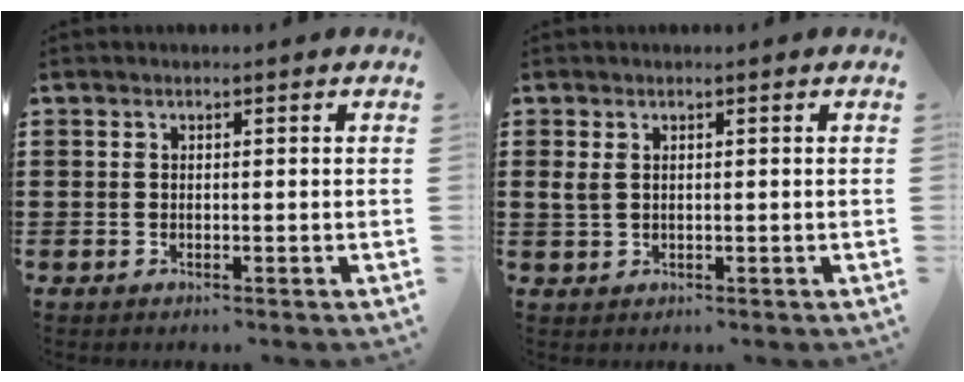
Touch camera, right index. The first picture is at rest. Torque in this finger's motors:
{"motor_torque": [1.08, 1.06, 0.01, 0.00]}